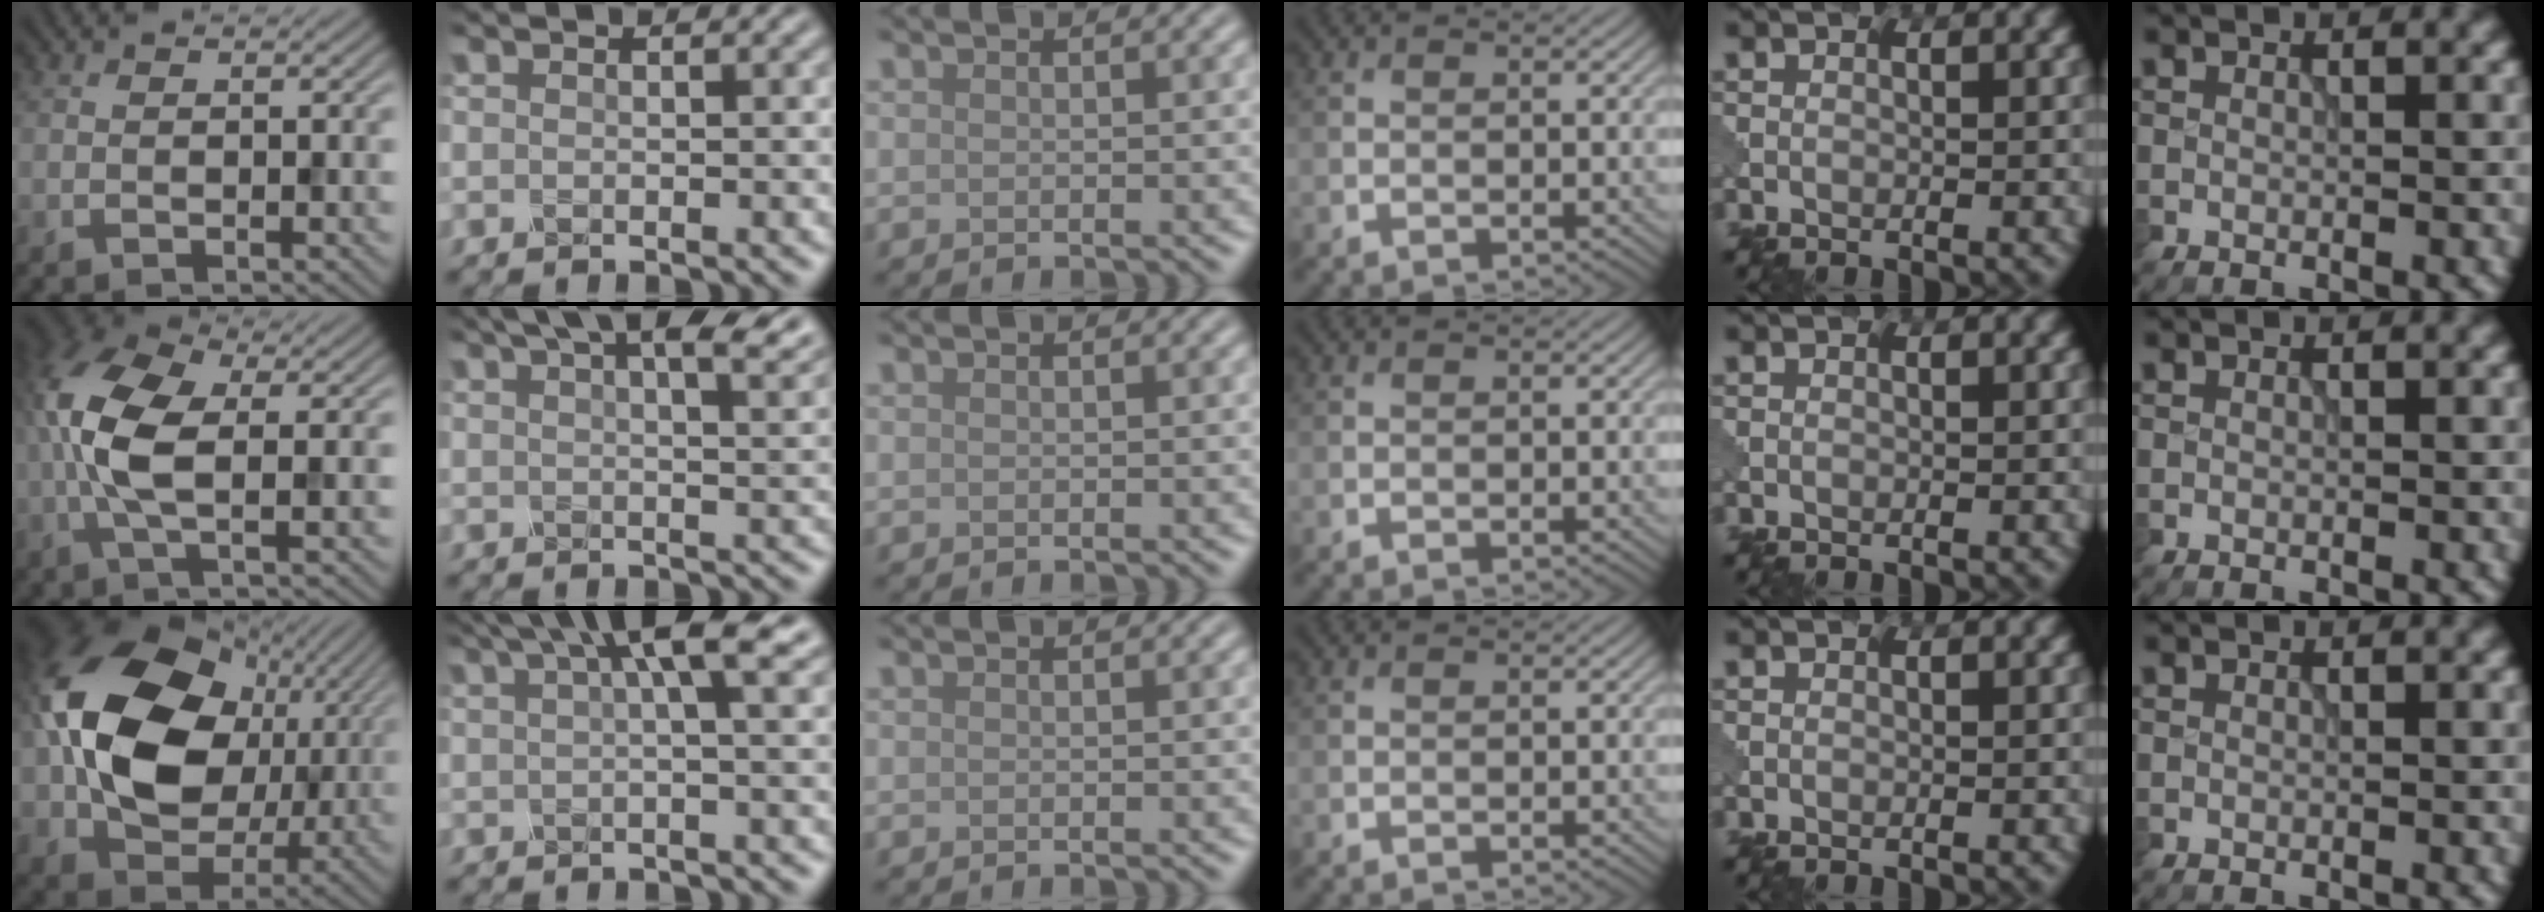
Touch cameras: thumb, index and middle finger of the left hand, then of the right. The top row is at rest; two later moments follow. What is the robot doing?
{"motion": "squeeze", "object": "foam earplug"}